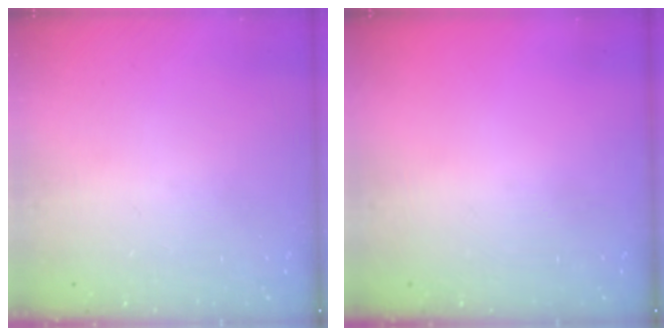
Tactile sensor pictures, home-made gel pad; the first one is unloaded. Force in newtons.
{"total": 0.0}